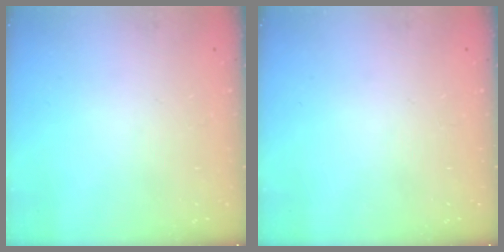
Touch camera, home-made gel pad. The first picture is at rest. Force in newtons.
{"total": 0.0}